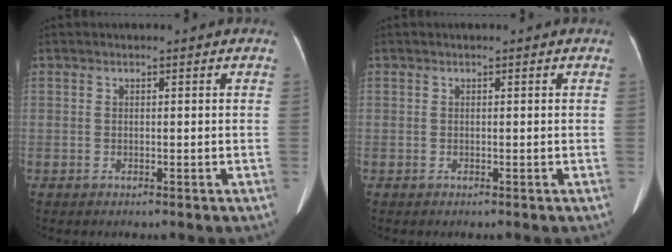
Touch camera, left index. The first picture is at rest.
{"total": 0.0}